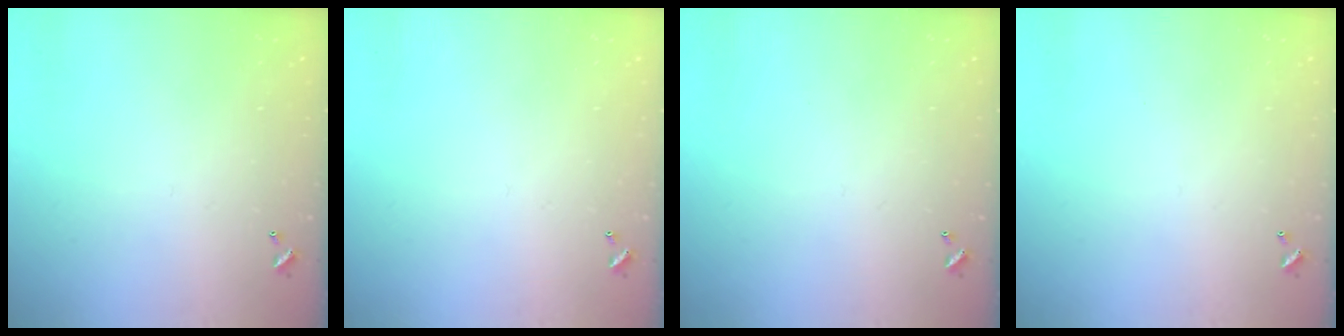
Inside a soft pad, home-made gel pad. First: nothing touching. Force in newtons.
{"total": 0.0}
{"total": 0.0}
{"total": 0.0}